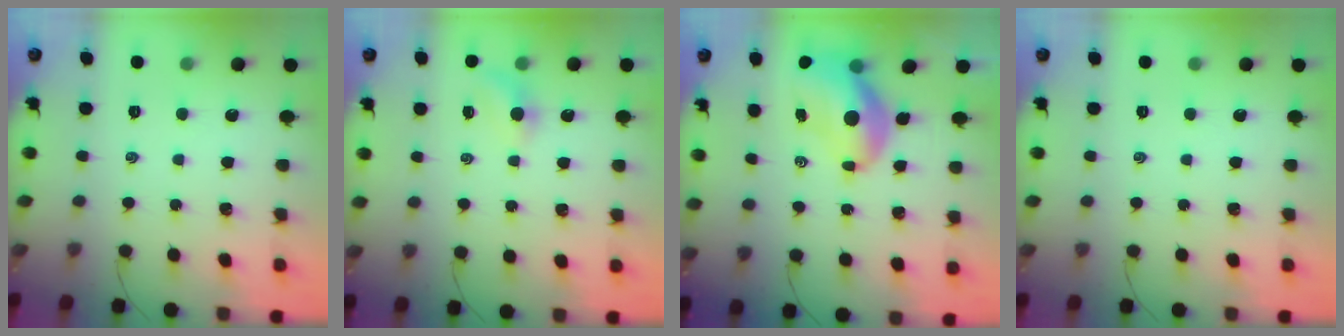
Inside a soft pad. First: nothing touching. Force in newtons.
{"total": 4.6, "press": 4.4, "slide": 1.2}
{"total": 10.5, "press": 10.2, "slide": 2.5}
{"total": 0.0}